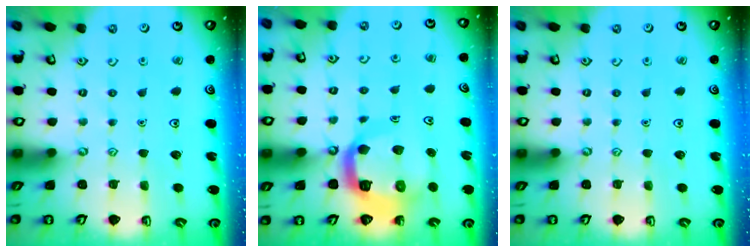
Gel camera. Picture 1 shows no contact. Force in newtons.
{"total": 14.4, "press": 14.3, "slide": 1.7}
{"total": 0.0}